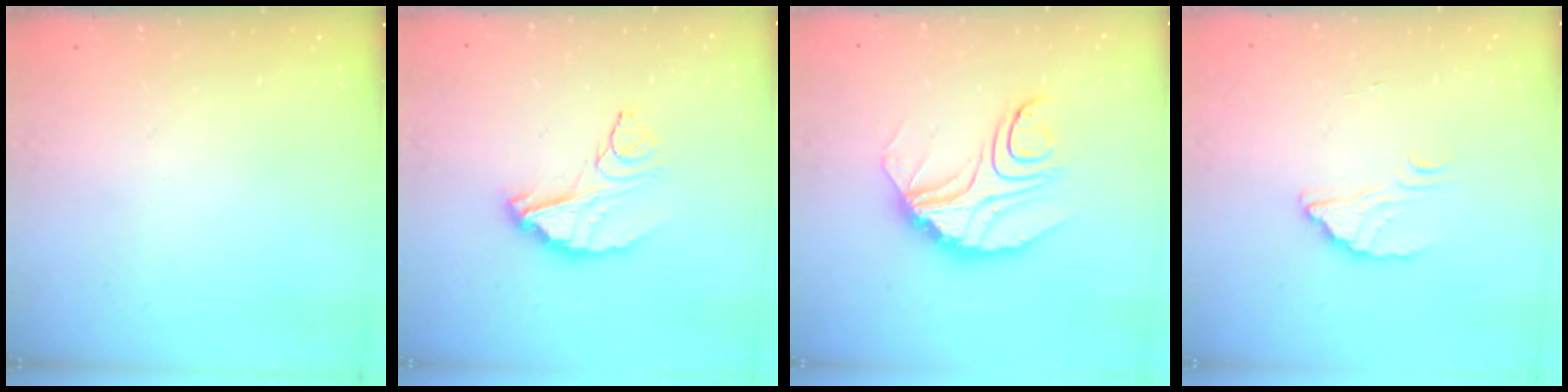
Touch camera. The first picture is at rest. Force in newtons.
{"total": 9.9, "press": 9.9, "slide": 0.8}
{"total": 11.8, "press": 11.8, "slide": 0.8}
{"total": 2.7, "press": 2.7, "slide": 0.2}